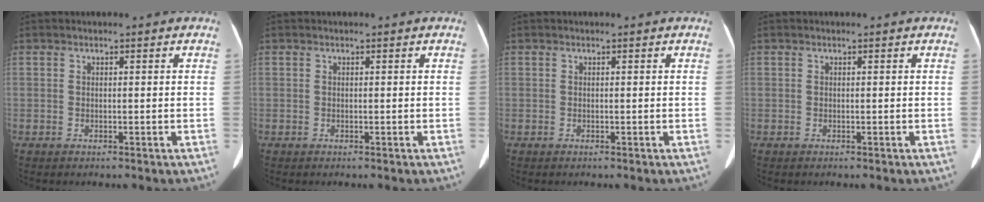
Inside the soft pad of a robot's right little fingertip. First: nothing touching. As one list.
[{"total": 0.0}, {"total": 0.0}, {"total": 0.0}]